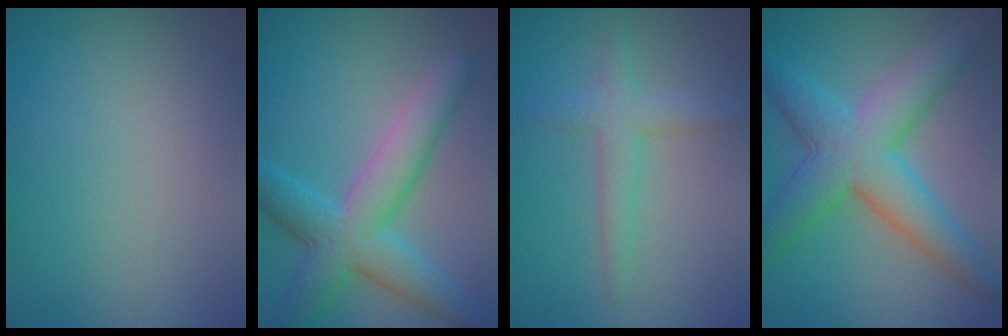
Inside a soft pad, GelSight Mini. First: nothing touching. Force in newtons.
{"total": 7.1, "press": 7.1, "slide": 0.2}
{"total": 2.7, "press": 2.7, "slide": 0.2}
{"total": 7.5, "press": 7.5, "slide": 0.2}